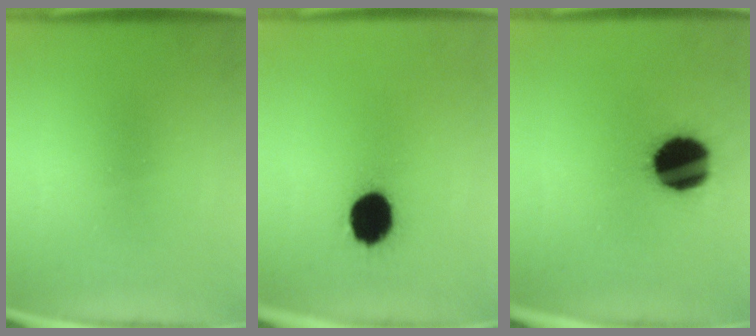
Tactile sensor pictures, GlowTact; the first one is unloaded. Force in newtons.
{"total": 11.7}
{"total": 17.7}